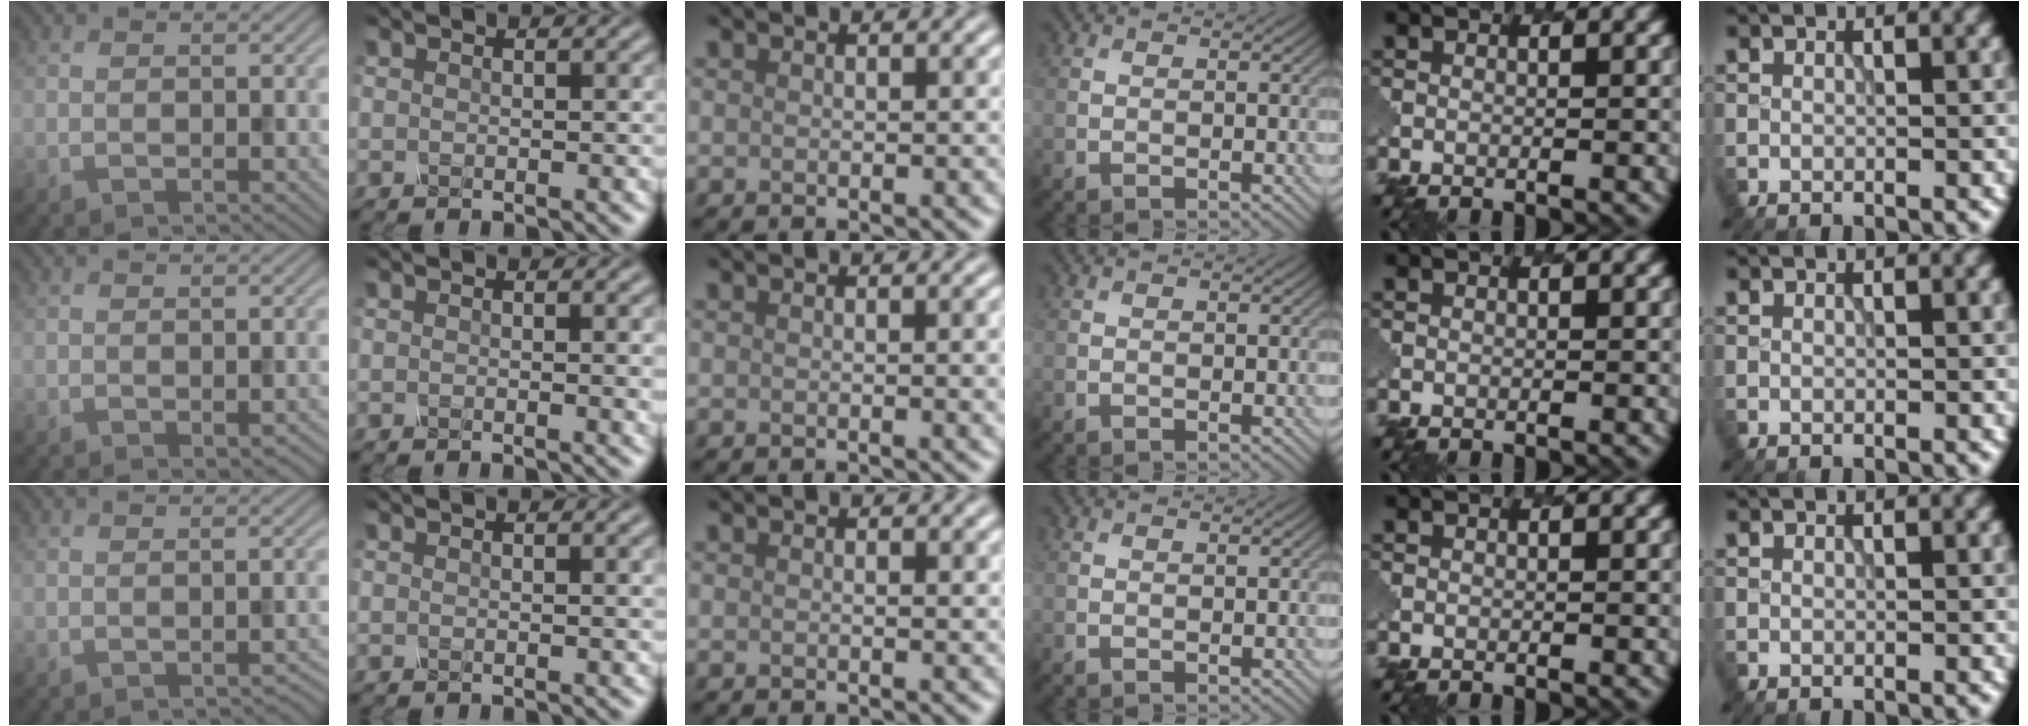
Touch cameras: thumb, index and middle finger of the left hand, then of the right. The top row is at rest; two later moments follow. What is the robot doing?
{"motion": "screw", "object": "spray bottle"}